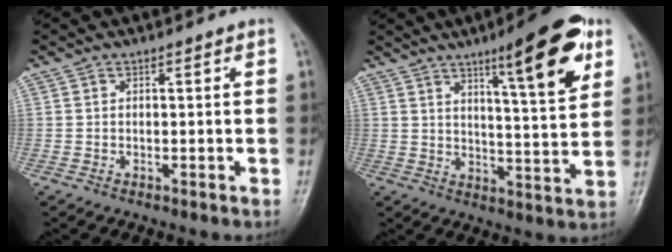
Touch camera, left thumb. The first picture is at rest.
{"total": 14.9, "force": [7.9, 3.0, 12.2], "torque": [-0.157, -0.036, 0.113]}